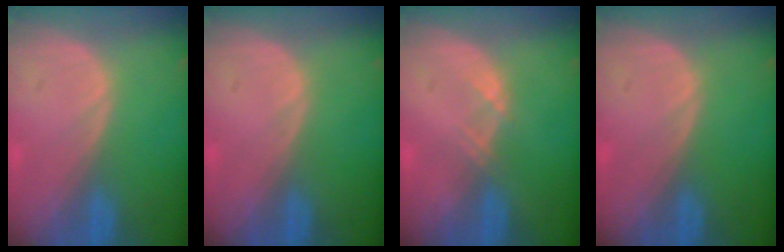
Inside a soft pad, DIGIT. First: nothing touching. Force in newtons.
{"total": 0.0}
{"total": 1.1, "press": 1.0, "slide": 0.2}
{"total": 0.0}